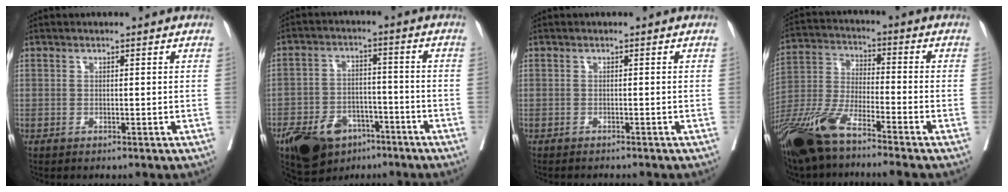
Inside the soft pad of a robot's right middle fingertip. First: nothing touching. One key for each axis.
{"total": 13.3, "fx": -8.3, "fy": 7.8, "fz": 6.9, "tx": -0.119, "ty": 0.004, "tz": -0.131}
{"total": 2.7, "fx": -2.4, "fy": 0.3, "fz": 1.2, "tx": -0.017, "ty": -0.003, "tz": -0.028}
{"total": 13.7, "fx": -10.1, "fy": 1.3, "fz": 9.2, "tx": -0.196, "ty": -0.027, "tz": -0.199}